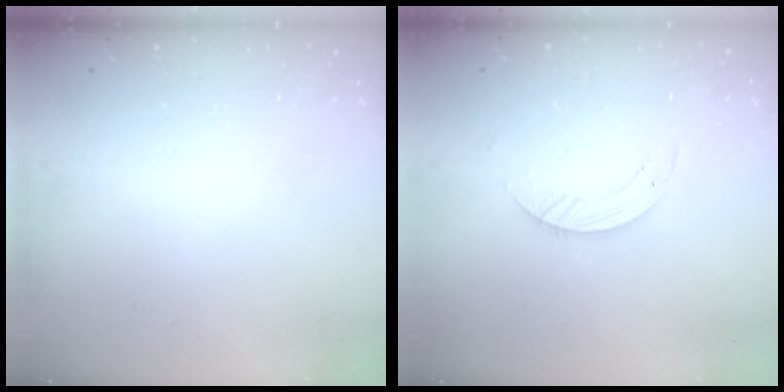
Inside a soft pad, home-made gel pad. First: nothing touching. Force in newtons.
{"total": 3.8, "press": 3.8, "slide": 0.2}